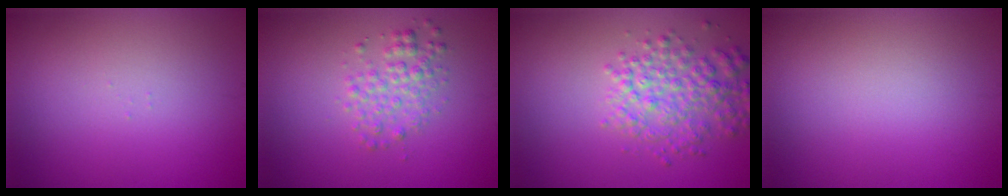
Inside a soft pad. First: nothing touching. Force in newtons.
{"total": 2.5, "press": 2.5, "slide": 0.1}
{"total": 4.5, "press": 4.5, "slide": 0.2}
{"total": 0.0}